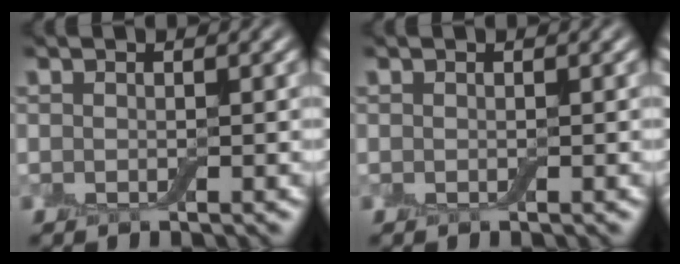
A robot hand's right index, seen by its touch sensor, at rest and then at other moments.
{"total": 0.0}